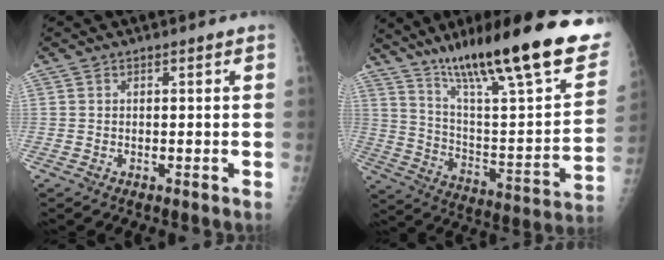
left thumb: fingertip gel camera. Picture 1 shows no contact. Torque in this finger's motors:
{"motor_torque": [0.36, 0.28, 1.27, -1.50, 0.12]}